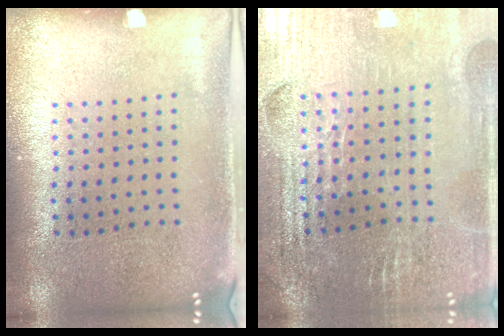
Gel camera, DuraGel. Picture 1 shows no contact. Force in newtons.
{"total": 2.9, "press": 2.9, "slide": 0.5}